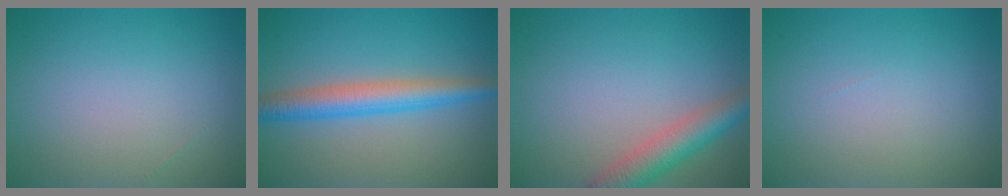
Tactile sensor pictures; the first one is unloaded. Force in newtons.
{"total": 4.4, "press": 4.4, "slide": 0.1}
{"total": 4.3, "press": 4.3, "slide": 0.4}
{"total": 0.0}